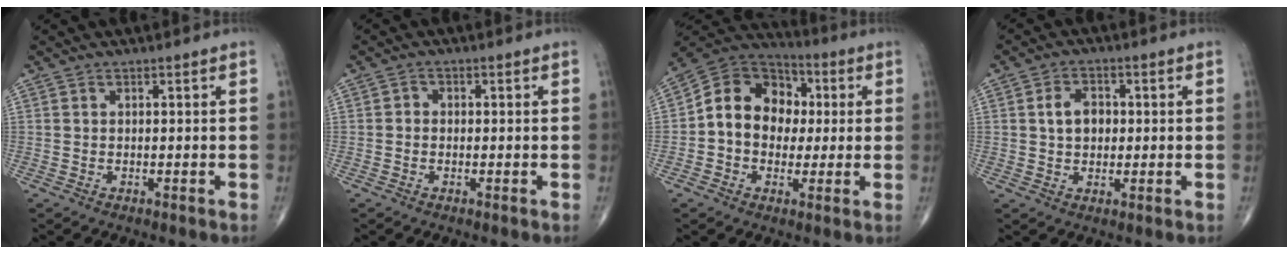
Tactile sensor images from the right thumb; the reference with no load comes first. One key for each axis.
{"total": 1.3, "fx": -0.3, "fy": 1.1, "fz": 0.5, "tx": 0.005, "ty": 0.005, "tz": -0.011}
{"total": 14.1, "fx": 0.9, "fy": 11.5, "fz": 8.2, "tx": -0.097, "ty": 0.032, "tz": 0.004}
{"total": 5.4, "fx": 0.6, "fy": 3.9, "fz": 3.7, "tx": -0.046, "ty": 0.007, "tz": 0.007}